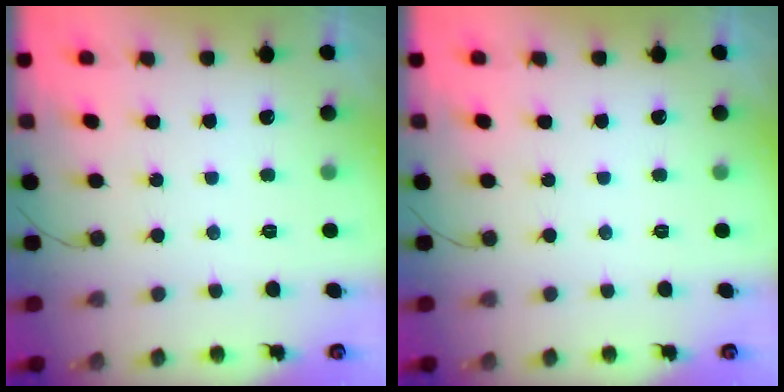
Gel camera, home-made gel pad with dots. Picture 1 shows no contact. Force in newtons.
{"total": 0.0}